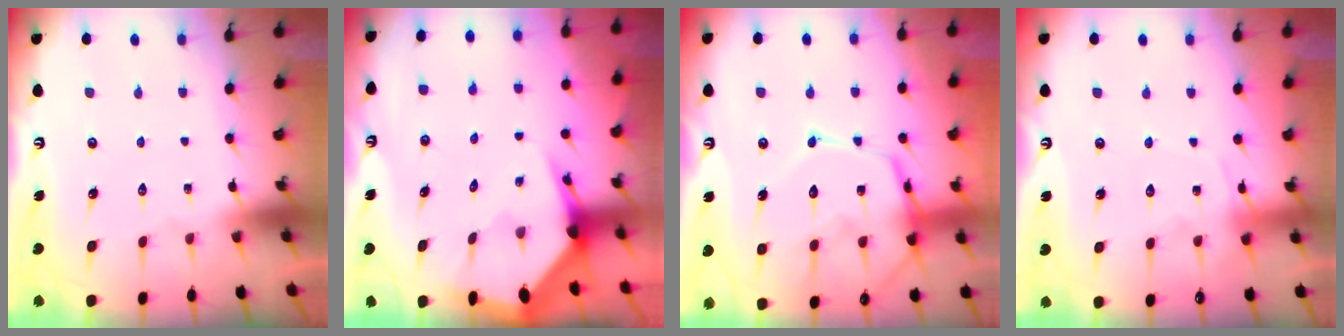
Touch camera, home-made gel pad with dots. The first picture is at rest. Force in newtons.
{"total": 4.4, "press": 4.4, "slide": 0.2}
{"total": 17.2, "press": 17.1, "slide": 1.5}
{"total": 6.2, "press": 6.1, "slide": 0.7}